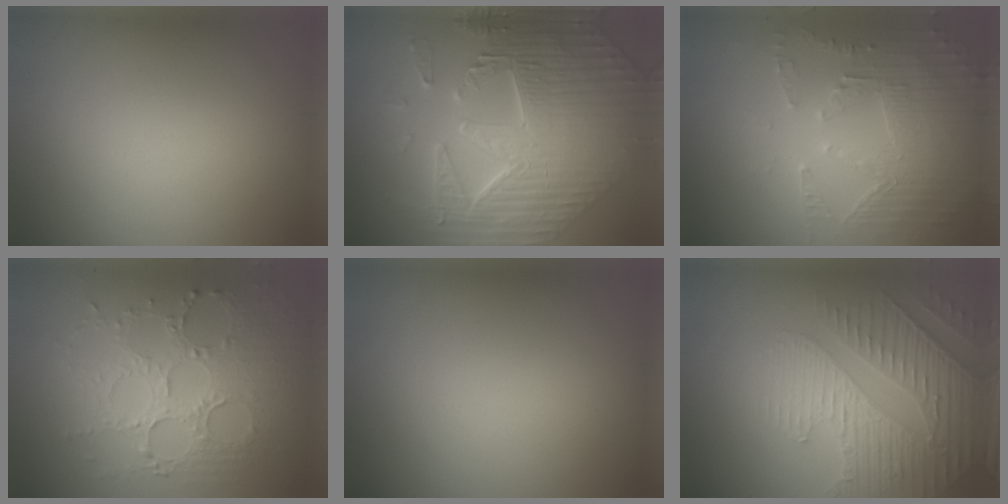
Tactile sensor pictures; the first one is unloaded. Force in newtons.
{"total": 10.6, "press": 7.3, "slide": 7.6}
{"total": 5.1, "press": 3.7, "slide": 3.6}
{"total": 5.4, "press": 3.8, "slide": 3.8}
{"total": 0.0}
{"total": 4.9, "press": 4.4, "slide": 2.0}